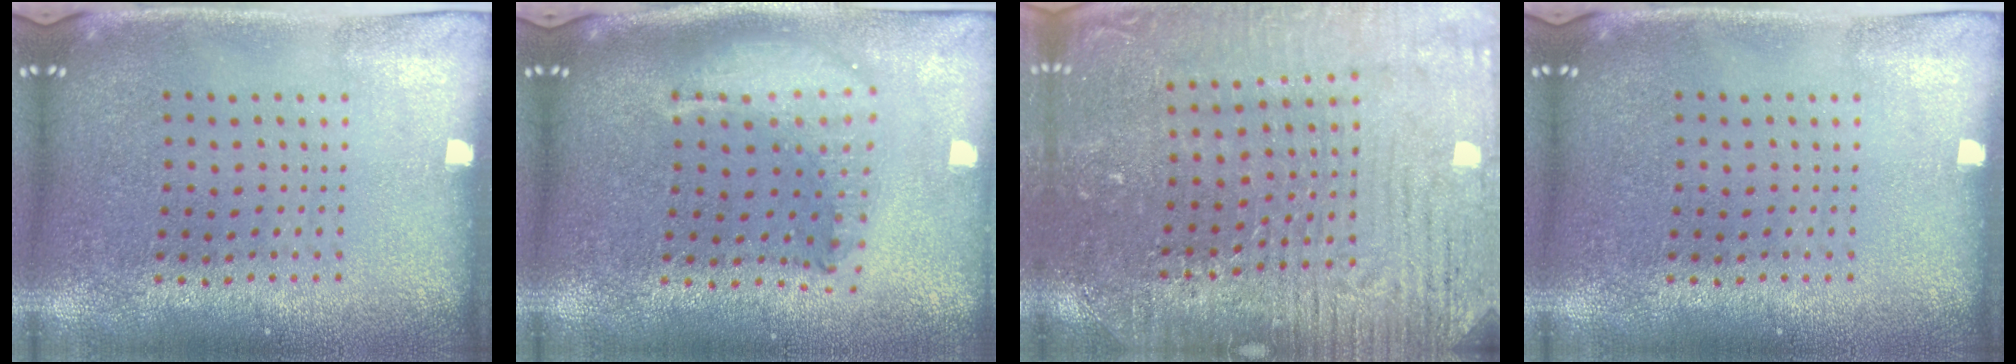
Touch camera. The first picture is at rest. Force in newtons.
{"total": 2.1, "press": 1.6, "slide": 1.3}
{"total": 3.2, "press": 3.2, "slide": 0.2}
{"total": 0.0}